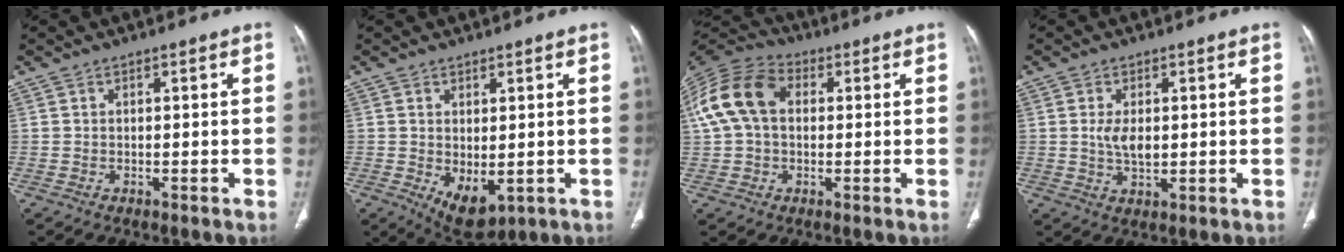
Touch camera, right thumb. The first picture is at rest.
{"total": 6.5, "force": [-1.1, 3.5, 5.4], "torque": [-0.077, -0.014, 0.003]}
{"total": 13.3, "force": [2.1, 9.2, 9.3], "torque": [-0.188, 0.035, 0.031]}
{"total": 4.5, "force": [0.5, 2.3, 3.8], "torque": [-0.074, -0.008, 0.012]}